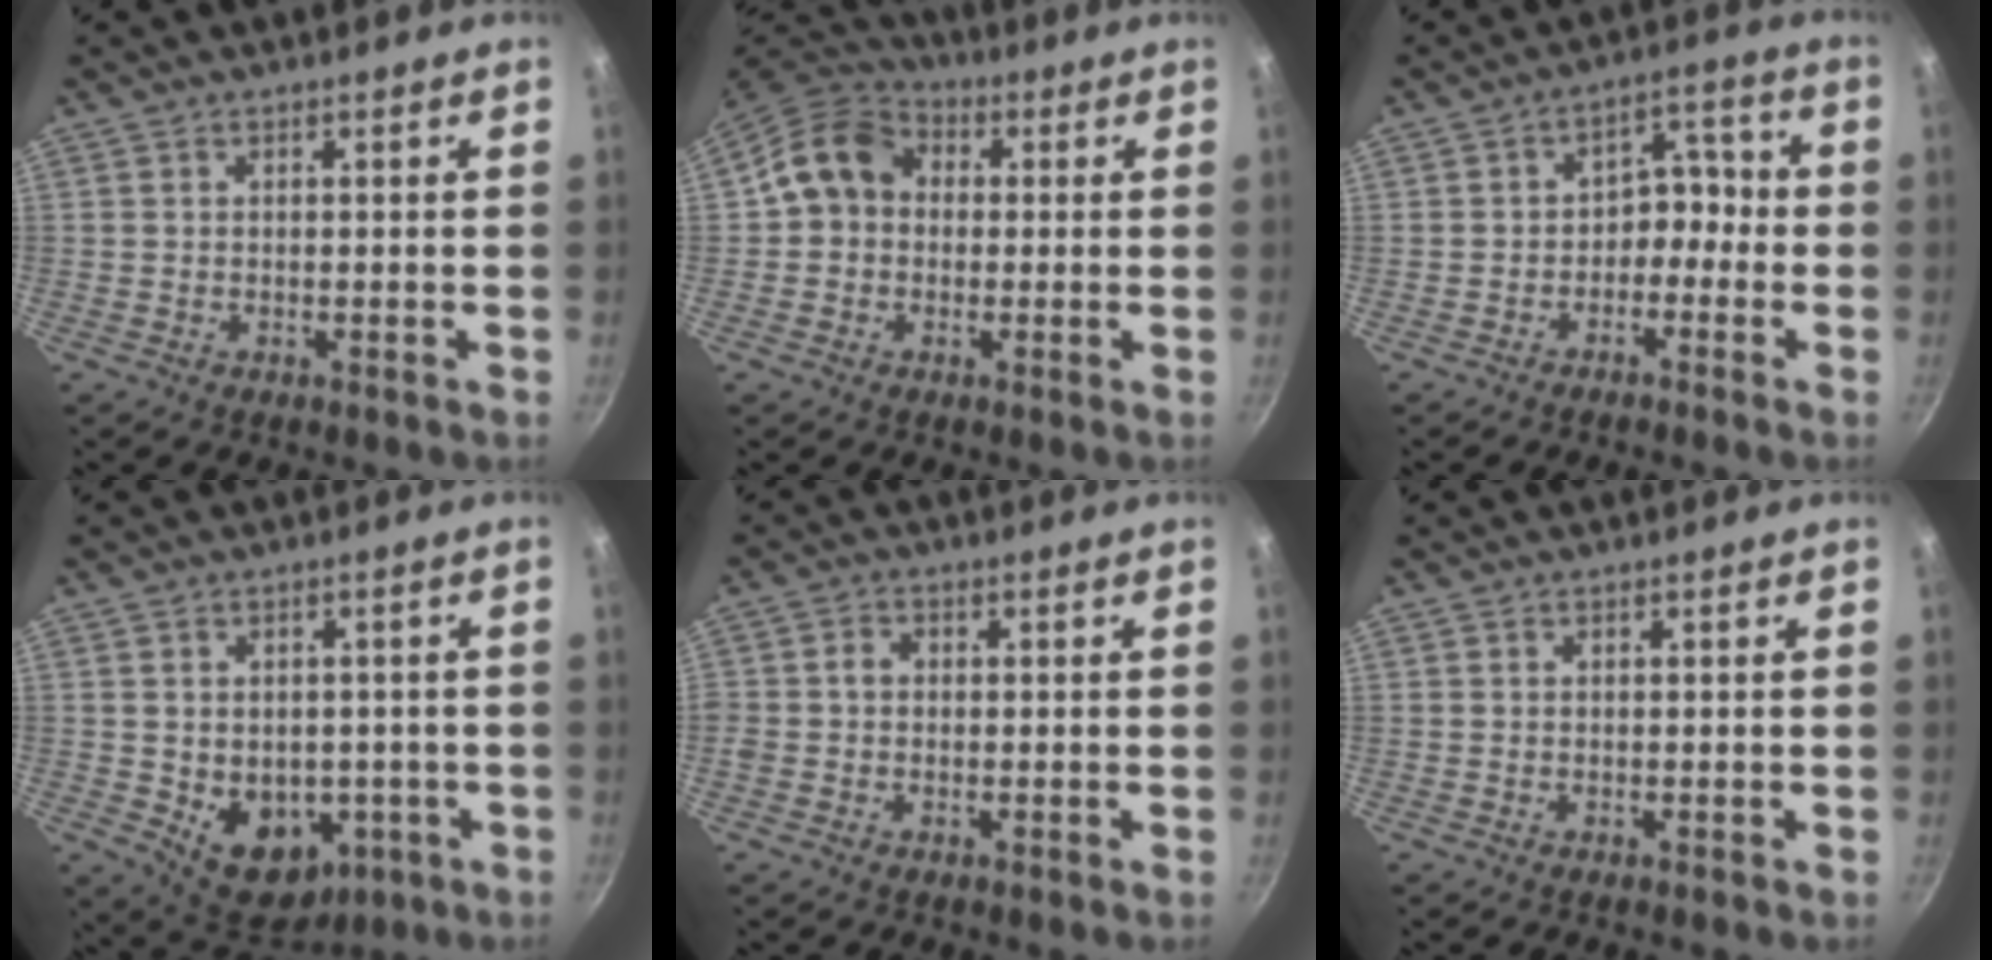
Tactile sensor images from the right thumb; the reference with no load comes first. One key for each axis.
{"total": 10.3, "fx": 0.7, "fy": 8.7, "fz": 5.5, "tx": -0.065, "ty": 0.027, "tz": -0.009}
{"total": 5.7, "fx": -2.0, "fy": 4.2, "fz": 3.4, "tx": -0.006, "ty": 0.043, "tz": -0.037}
{"total": 11.6, "fx": -2.4, "fy": 8.6, "fz": 7.5, "tx": -0.072, "ty": -0.009, "tz": -0.013}
{"total": 2.4, "fx": -0.2, "fy": 2.1, "fz": 1.2, "tx": -0.013, "ty": 0.009, "tz": -0.007}
{"total": 0.0}